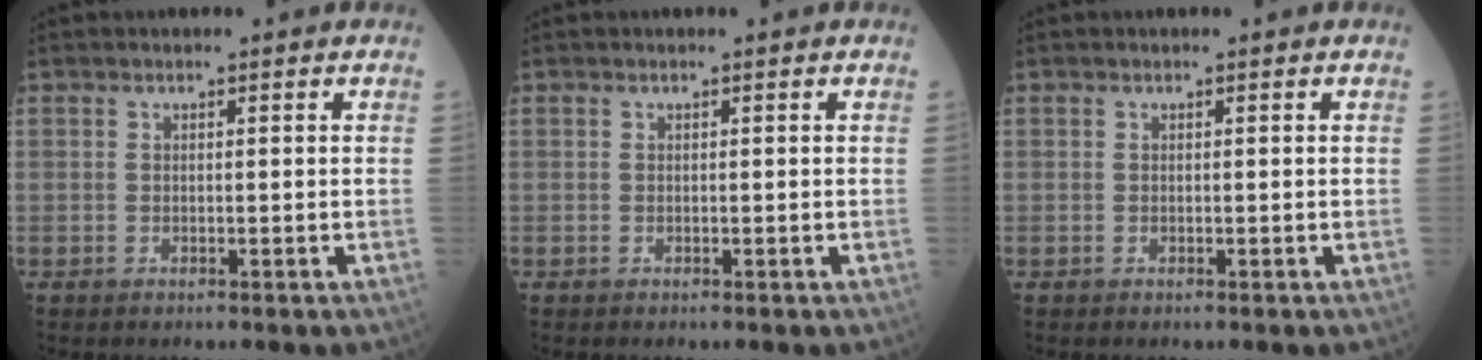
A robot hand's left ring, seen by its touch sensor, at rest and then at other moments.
{"total": 0.0}
{"total": 0.0}